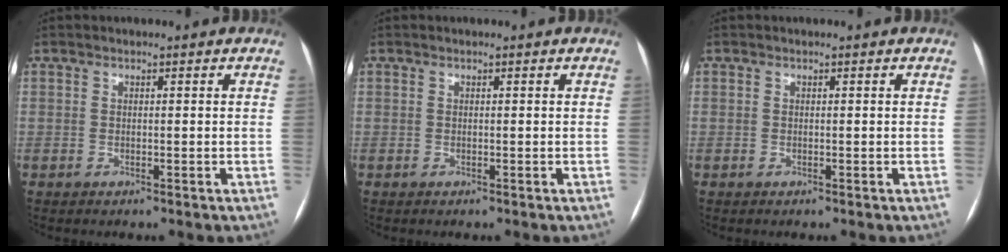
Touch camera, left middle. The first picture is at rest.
{"total": 0.0}
{"total": 0.0}